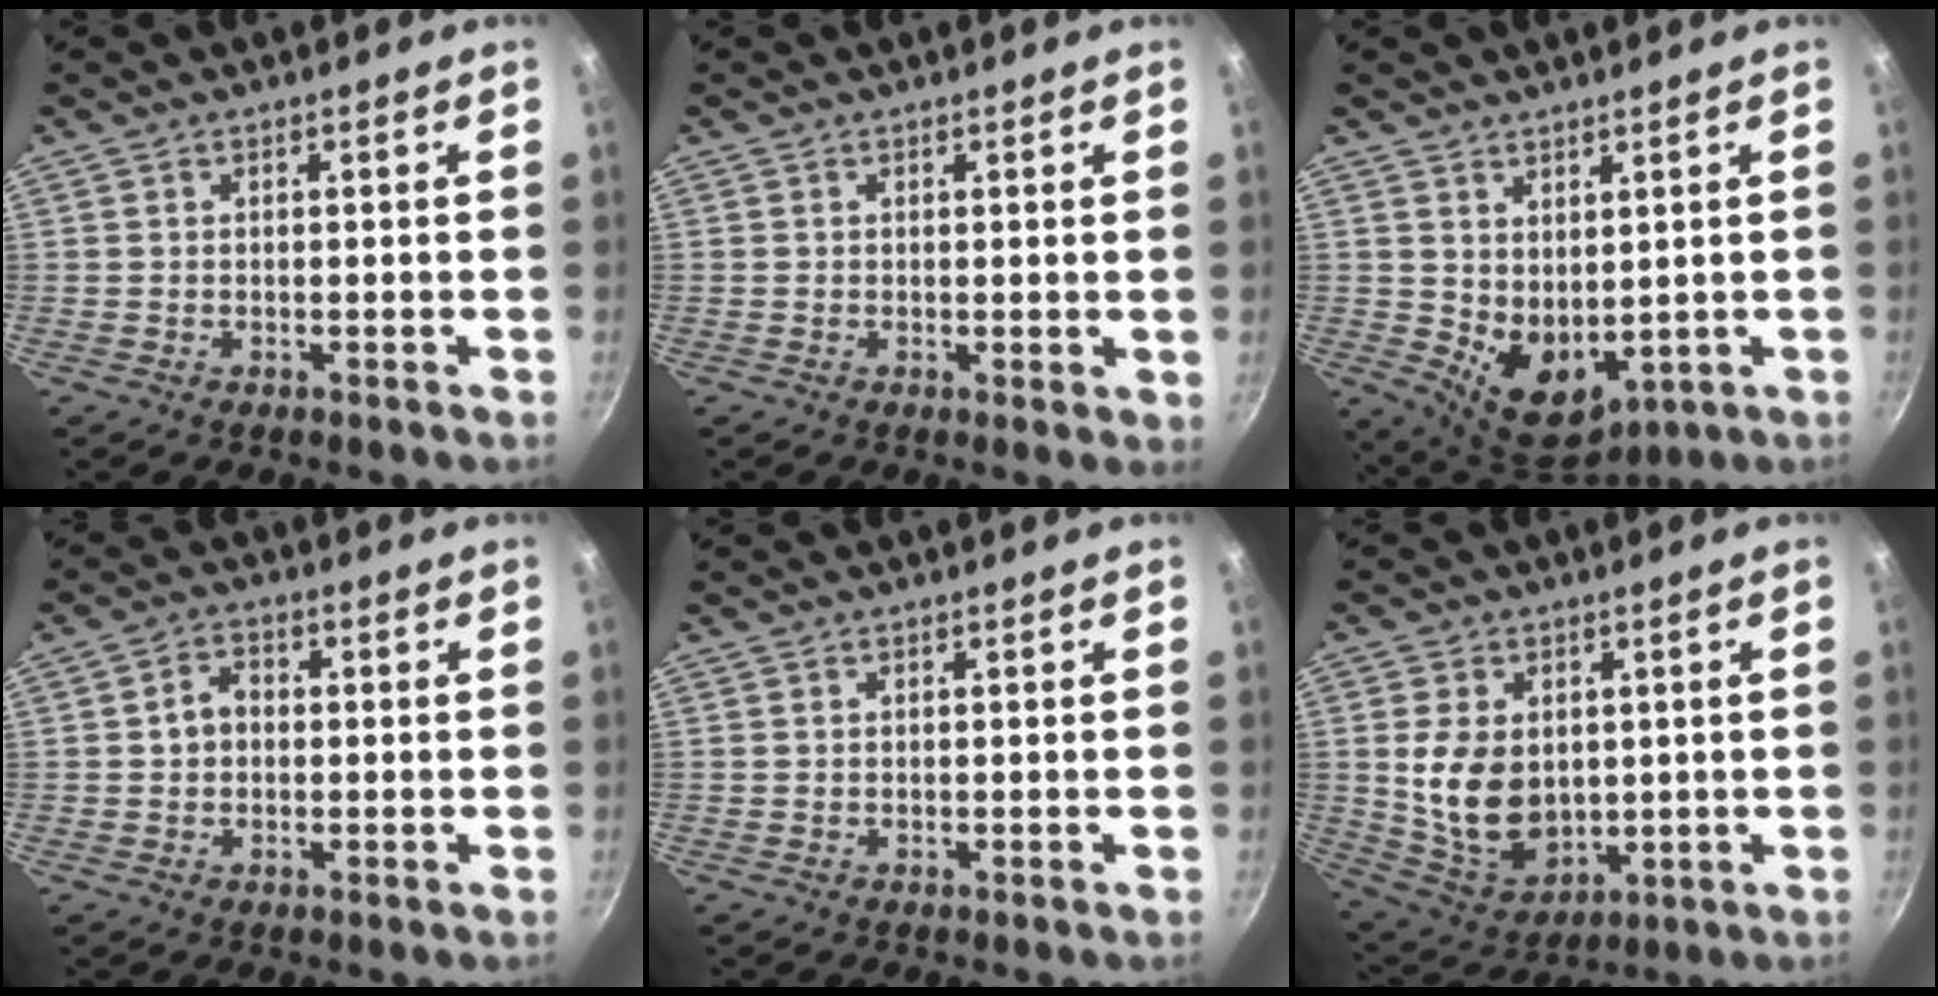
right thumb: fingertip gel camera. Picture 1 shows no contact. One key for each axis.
{"total": 1.6, "fx": 0.1, "fy": 0.6, "fz": 1.4, "tx": -0.021, "ty": -0.007, "tz": -0.003}
{"total": 9.6, "fx": 0.0, "fy": 6.1, "fz": 7.4, "tx": -0.101, "ty": -0.018, "tz": 0.033}
{"total": 4.0, "fx": 0.0, "fy": 3.2, "fz": 2.5, "tx": -0.029, "ty": 0.016, "tz": -0.008}
{"total": 0.0}
{"total": 13.0, "fx": 1.0, "fy": 9.2, "fz": 9.1, "tx": -0.140, "ty": -0.013, "tz": 0.042}